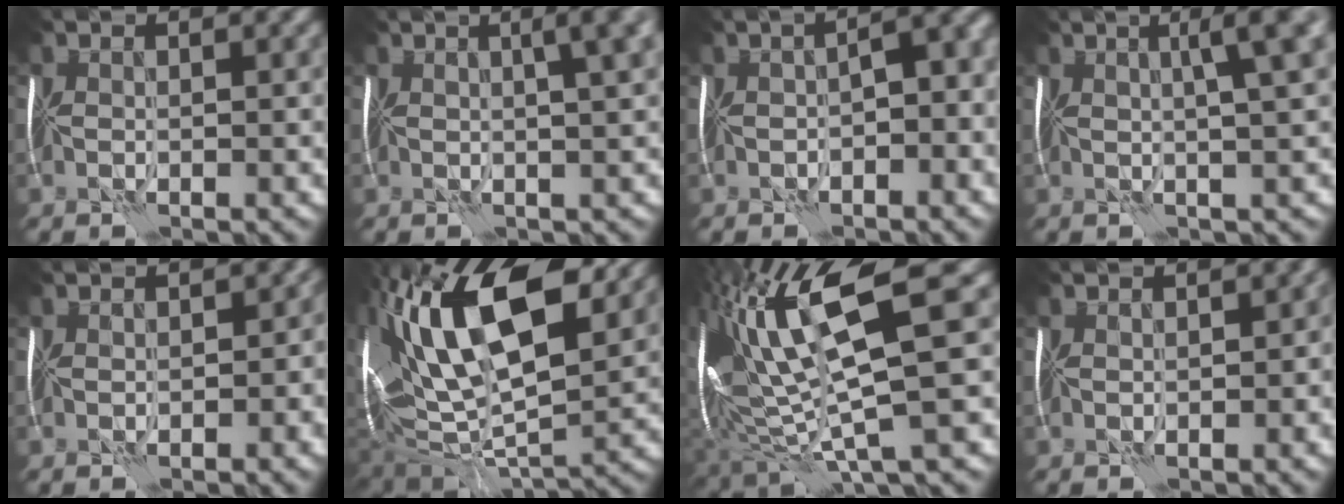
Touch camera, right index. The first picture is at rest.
{"total": 6.9, "force": [2.5, 2.6, 5.9], "torque": [-0.032, 0.043, 0.005]}
{"total": 6.1, "force": [-0.4, 2.7, 5.5], "torque": [-0.061, 0.016, -0.008]}
{"total": 5.8, "force": [1.9, 1.1, 5.3], "torque": [-0.049, 0.022, 0.022]}
{"total": 3.3, "force": [-0.5, 2.3, 2.3], "torque": [-0.004, 0.003, -0.005]}
{"total": 16.0, "force": [5.2, 7.6, 13.0], "torque": [-0.233, 0.019, 0.084]}
{"total": 13.8, "force": [4.2, 3.5, 12.7], "torque": [-0.246, 0.006, 0.082]}
{"total": 1.8, "force": [-0.1, 1.2, 1.4], "torque": [-0.005, -0.002, 0.005]}